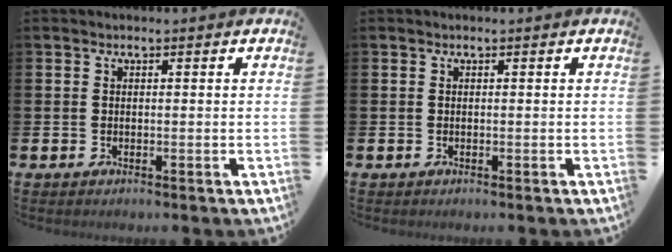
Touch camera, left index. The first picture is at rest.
{"total": 0.0}